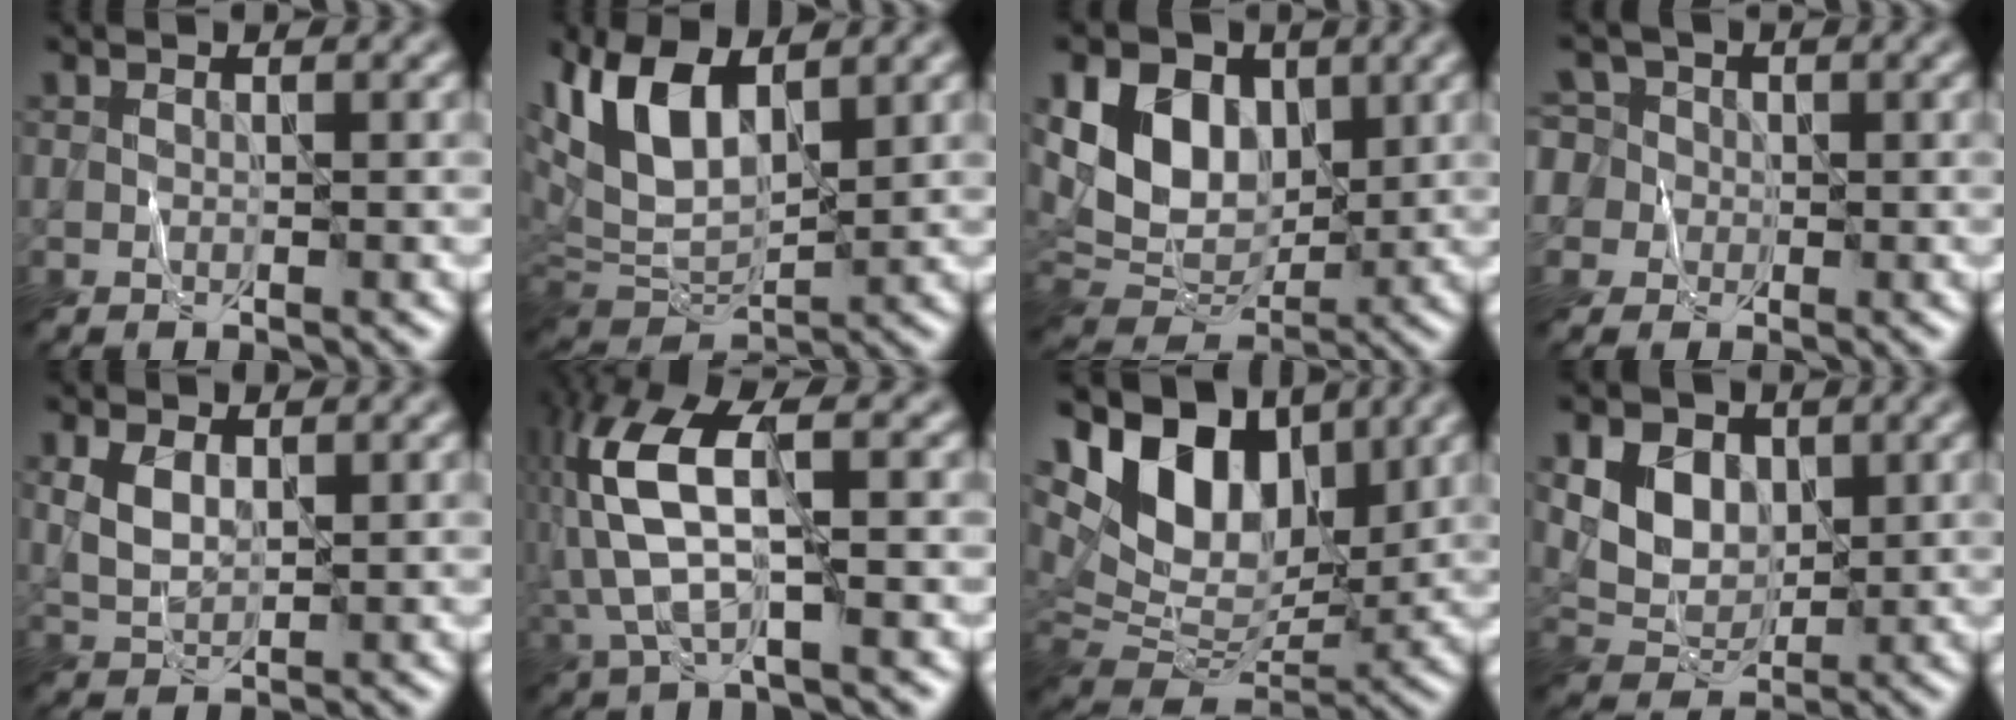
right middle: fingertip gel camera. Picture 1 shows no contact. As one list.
[{"total": 9.2, "force": [4.4, 4.4, 6.8], "torque": [-0.157, 0.011, 0.079]}, {"total": 7.9, "force": [2.4, 5.7, 4.8], "torque": [-0.094, -0.006, 0.039]}, {"total": 6.6, "force": [1.1, 6.0, 2.6], "torque": [-0.050, 0.043, -0.026]}, {"total": 2.7, "force": [1.1, 1.6, 1.9], "torque": [-0.047, 0.000, 0.027]}, {"total": 9.0, "force": [0.1, 3.6, 8.2], "torque": [-0.202, 0.021, -0.004]}, {"total": 10.0, "force": [5.0, 6.0, 6.3], "torque": [-0.107, -0.003, 0.089]}, {"total": 4.8, "force": [1.5, 3.6, 2.8], "torque": [-0.060, -0.004, 0.028]}]